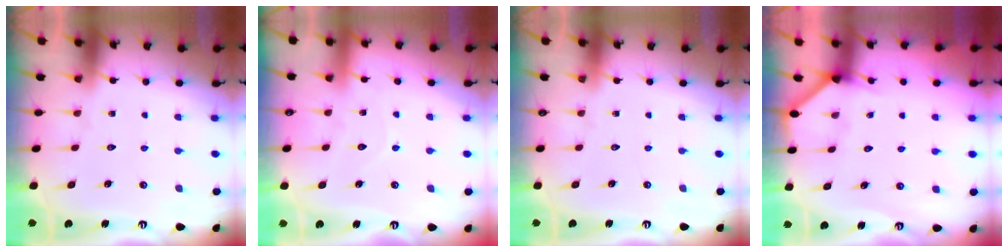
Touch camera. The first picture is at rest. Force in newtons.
{"total": 6.1, "press": 6.1, "slide": 0.1}
{"total": 0.0}
{"total": 2.9, "press": 2.9, "slide": 0.3}